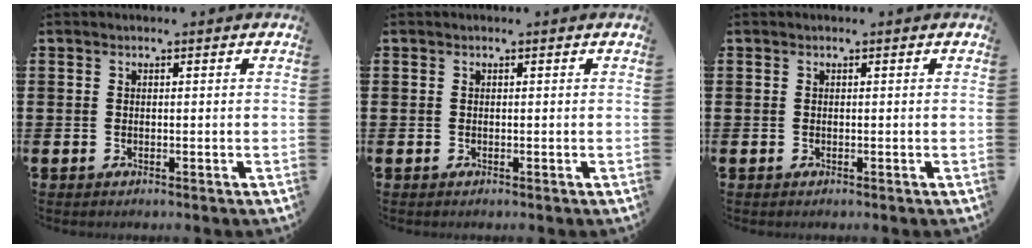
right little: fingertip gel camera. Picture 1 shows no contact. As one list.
[{"total": 0.0}, {"total": 0.0}]